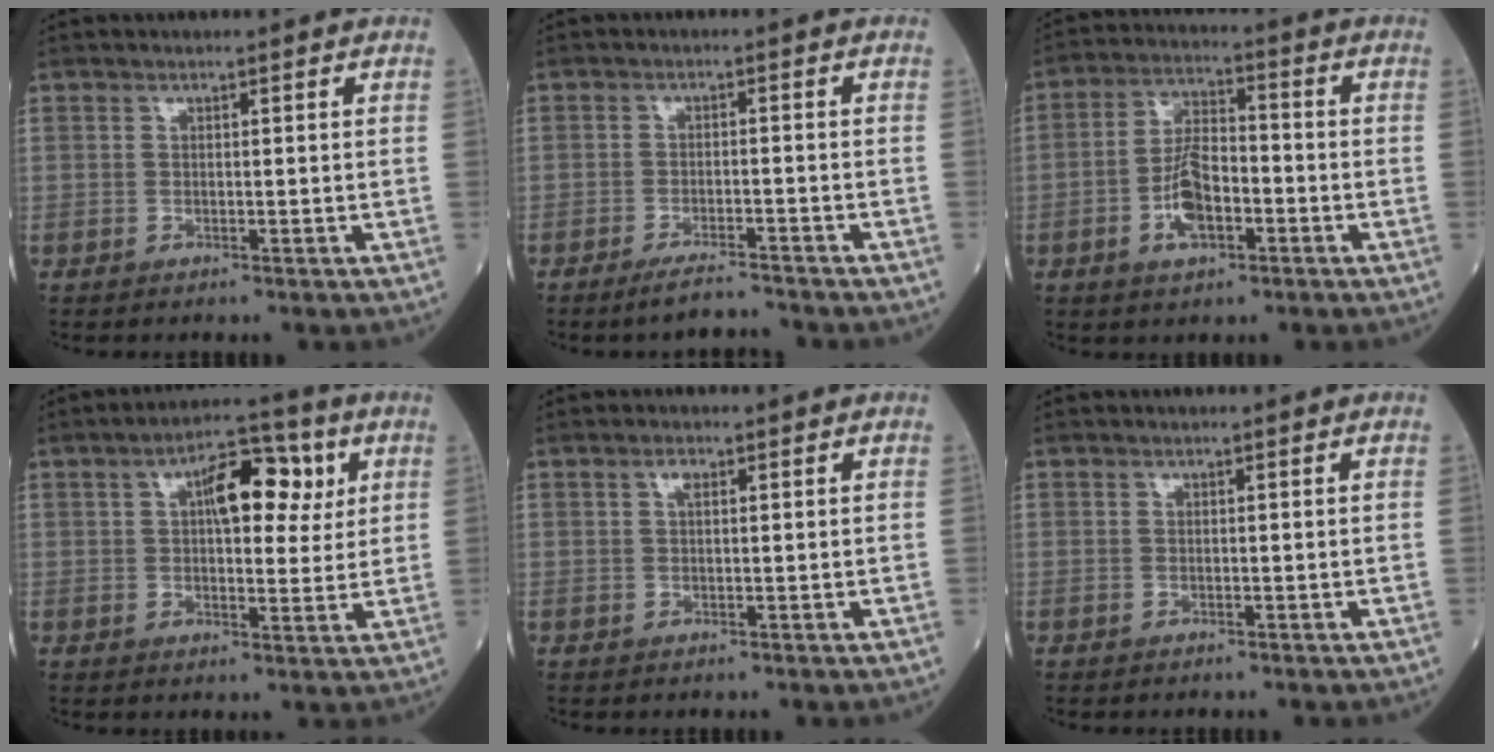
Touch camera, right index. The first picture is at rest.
{"total": 4.4, "force": [-4.0, 0.1, 1.8], "torque": [-0.033, -0.012, -0.070]}
{"total": 7.9, "force": [-2.8, 3.4, 6.6], "torque": [-0.134, 0.009, -0.052]}
{"total": 9.5, "force": [3.2, 4.0, 8.0], "torque": [-0.115, 0.026, 0.042]}
{"total": 1.3, "force": [0.6, 0.5, 1.0], "torque": [-0.021, 0.002, 0.008]}
{"total": 0.0}